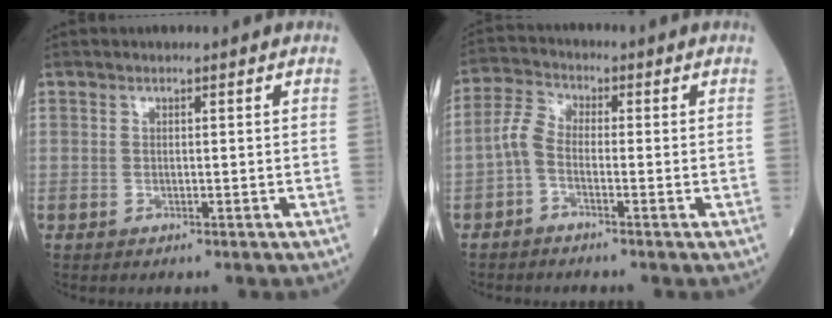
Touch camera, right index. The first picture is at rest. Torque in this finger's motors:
{"motor_torque": [0.42, -0.39, 0.25, 0.05]}